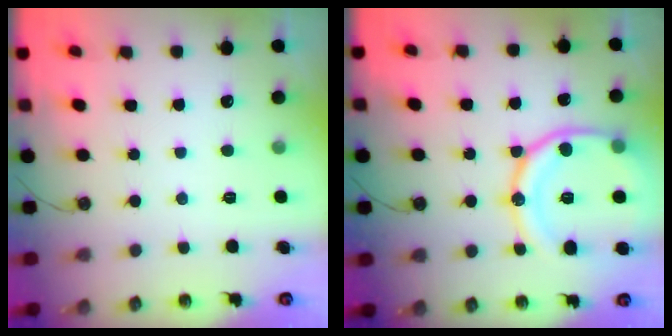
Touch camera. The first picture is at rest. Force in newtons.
{"total": 18.5, "press": 18.4, "slide": 1.9}